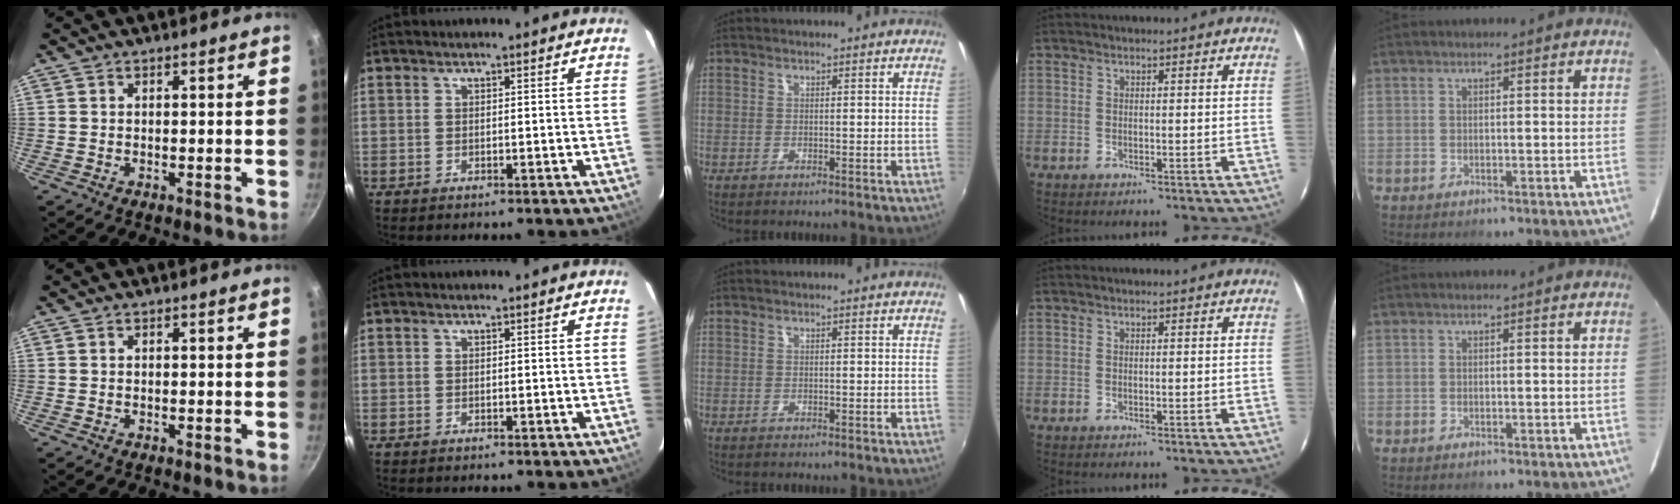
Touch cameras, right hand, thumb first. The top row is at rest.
{}